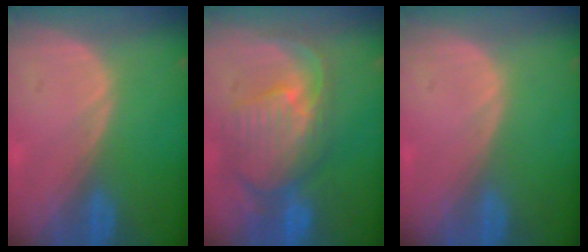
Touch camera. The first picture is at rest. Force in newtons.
{"total": 11.0, "press": 9.6, "slide": 5.4}
{"total": 0.0}